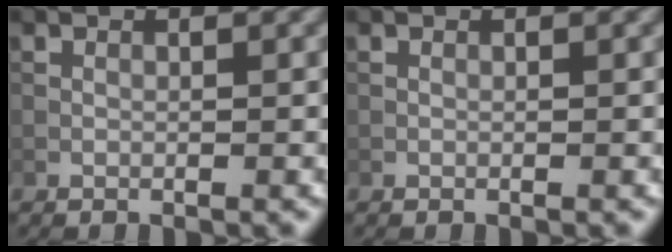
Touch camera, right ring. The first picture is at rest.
{"total": 0.0}